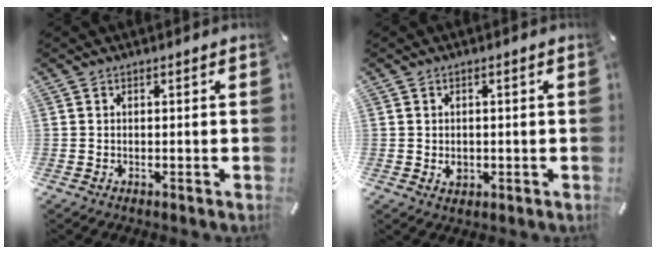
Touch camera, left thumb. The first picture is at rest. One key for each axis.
{"total": 2.3, "fx": -0.2, "fy": 1.8, "fz": 1.3, "tx": -0.026, "ty": 0.002, "tz": -0.005}